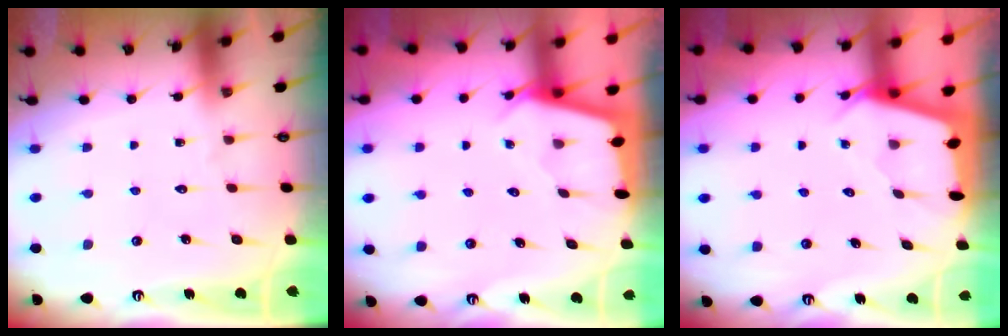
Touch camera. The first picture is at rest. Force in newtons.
{"total": 2.3, "press": 2.3, "slide": 0.3}
{"total": 2.6, "press": 2.5, "slide": 0.3}